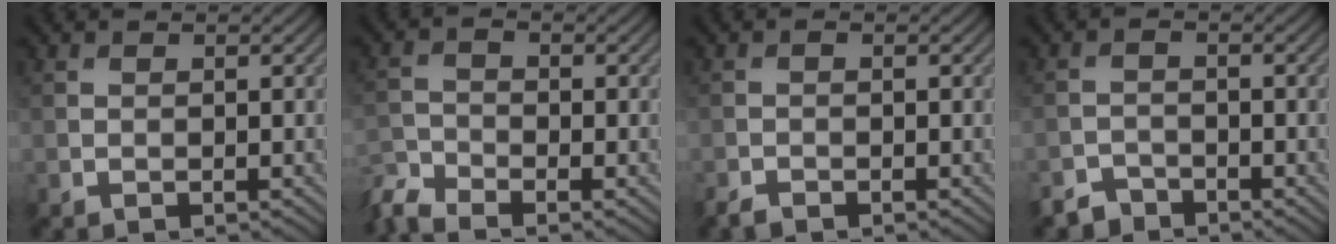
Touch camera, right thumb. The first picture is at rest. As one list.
[{"total": 3.9, "force": [-3.7, 0.7, 1.1], "torque": [-0.031, -0.012, -0.087]}, {"total": 1.2, "force": [-1.1, 0.3, 0.2], "torque": [-0.007, 0.000, -0.024]}, {"total": 2.4, "force": [-2.2, 0.8, 0.1], "torque": [0.001, 0.005, -0.047]}]